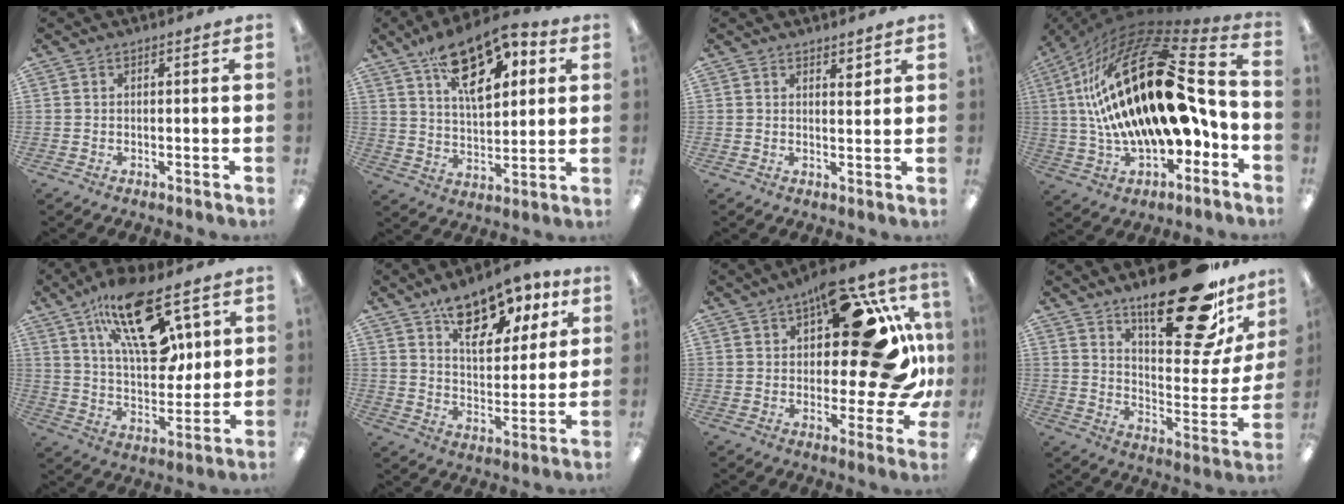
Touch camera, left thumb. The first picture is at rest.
{"total": 17.2, "force": [10.8, 8.1, 10.6], "torque": [-0.171, -0.045, 0.186]}
{"total": 2.5, "force": [2.0, 0.9, 1.1], "torque": [-0.009, -0.009, 0.033]}
{"total": 32.6, "force": [3.2, 15.8, 28.4], "torque": [-0.553, -0.023, 0.056]}
{"total": 21.8, "force": [11.4, 10.1, 15.6], "torque": [-0.248, -0.039, 0.190]}
{"total": 15.0, "force": [9.9, 7.3, 8.6], "torque": [-0.112, -0.046, 0.170]}
{"total": 22.1, "force": [6.9, 9.6, 18.6], "torque": [-0.249, -0.049, 0.110]}
{"total": 25.5, "force": [17.3, 9.2, 16.3], "torque": [-0.209, -0.119, 0.279]}